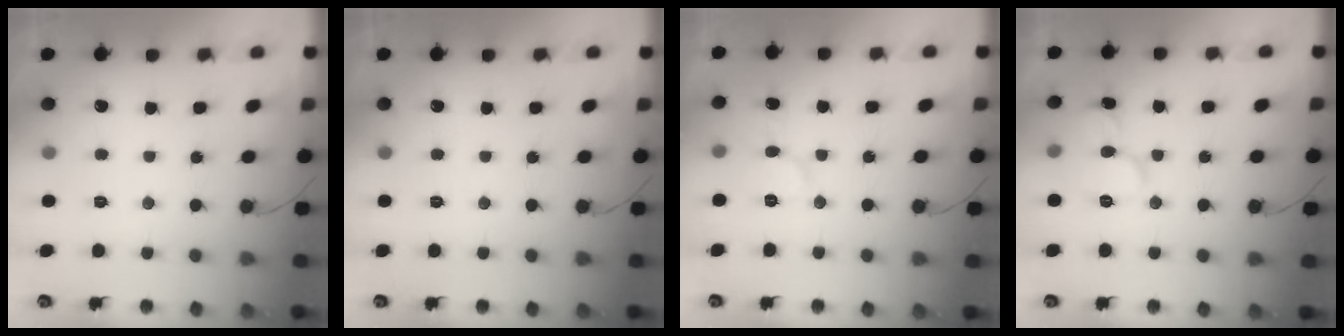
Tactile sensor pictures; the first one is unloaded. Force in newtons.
{"total": 0.0}
{"total": 5.8, "press": 5.7, "slide": 0.6}
{"total": 10.2, "press": 10.2, "slide": 1.1}